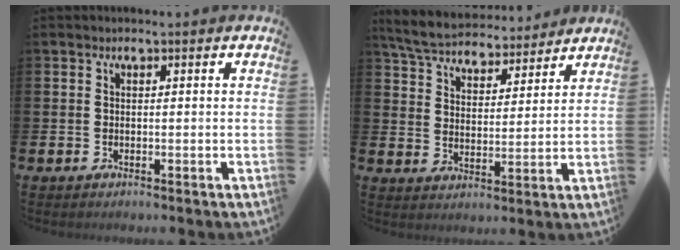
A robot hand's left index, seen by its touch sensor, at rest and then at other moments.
{"total": 6.0, "force": [5.8, 1.4, 0.9], "torque": [-0.052, -0.034, 0.103]}